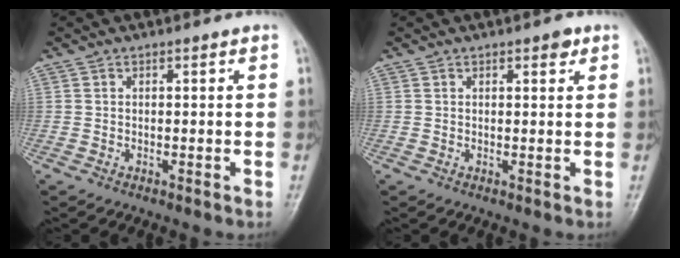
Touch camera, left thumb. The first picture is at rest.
{"total": 1.9, "force": [1.1, 0.8, 1.3], "torque": [-0.010, -0.004, 0.013]}